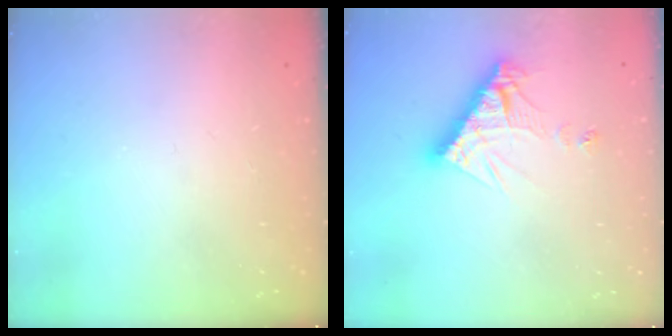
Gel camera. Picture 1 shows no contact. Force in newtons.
{"total": 10.5, "press": 10.5, "slide": 0.8}